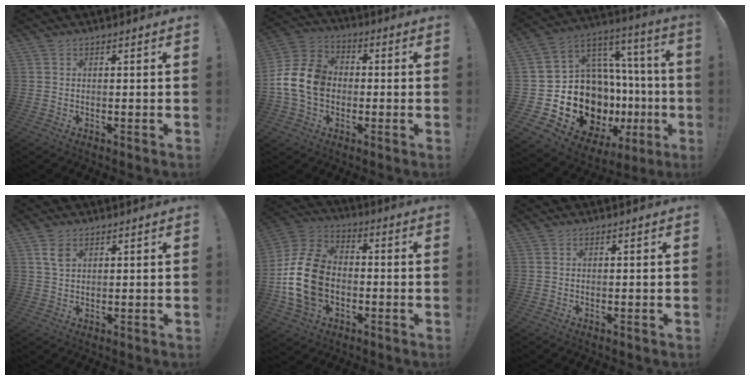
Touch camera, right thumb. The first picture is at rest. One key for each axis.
{"total": 14.2, "fx": -0.8, "fy": 11.2, "fz": 8.7, "tx": -0.163, "ty": 0.023, "tz": -0.009}
{"total": 19.4, "fx": -7.3, "fy": 13.1, "fz": 12.4, "tx": -0.200, "ty": 0.007, "tz": -0.078}
{"total": 3.8, "fx": 1.8, "fy": 2.2, "fz": 2.6, "tx": -0.035, "ty": -0.006, "tz": 0.031}
{"total": 17.7, "fx": -2.8, "fy": 12.9, "fz": 11.8, "tx": -0.217, "ty": 0.027, "tz": -0.041}
{"total": 0.0}